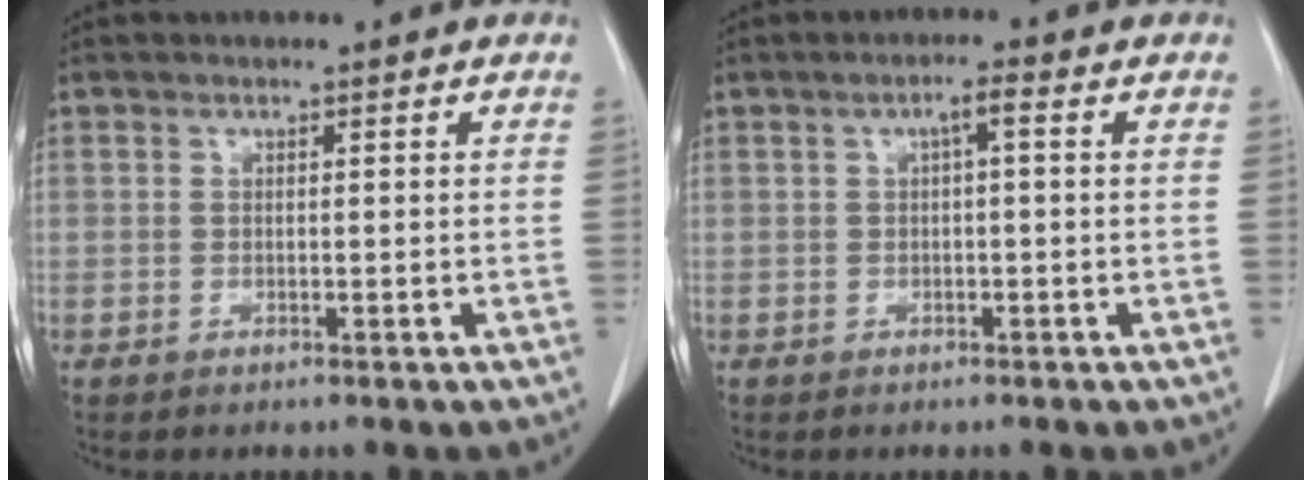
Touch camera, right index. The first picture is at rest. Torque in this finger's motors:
{"motor_torque": [0.26, -0.05, -0.01, 0.04]}